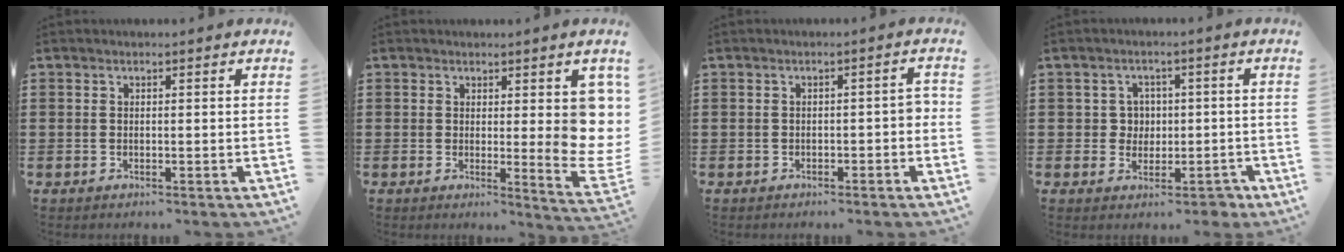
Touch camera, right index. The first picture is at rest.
{"total": 5.9, "force": [2.3, 2.2, 4.9], "torque": [-0.051, -0.027, 0.038]}
{"total": 1.7, "force": [-0.9, 0.9, 1.1], "torque": [-0.023, 0.005, -0.022]}
{"total": 3.3, "force": [-0.6, 3.1, 1.1], "torque": [-0.035, 0.007, -0.015]}